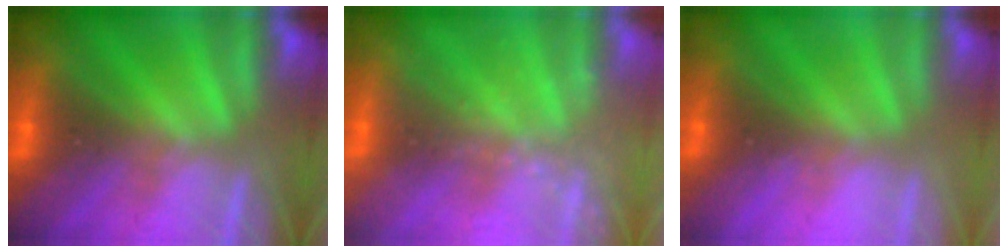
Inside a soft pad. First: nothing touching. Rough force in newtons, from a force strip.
{"total": 2.0}
{"total": 2.3}